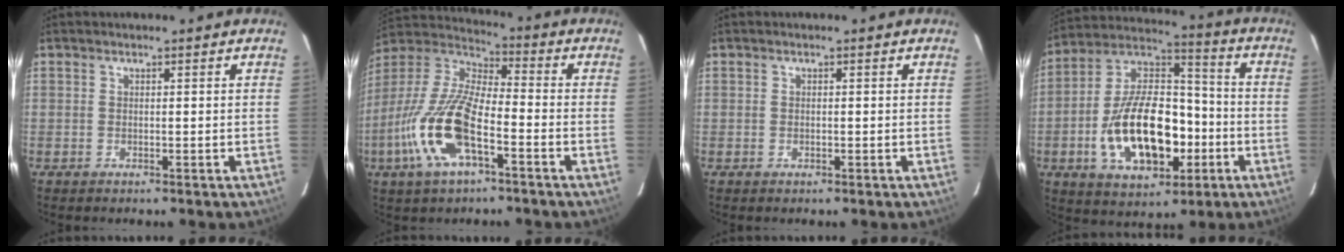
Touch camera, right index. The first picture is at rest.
{"total": 17.5, "force": [-7.2, 5.9, 14.8], "torque": [-0.314, -0.015, -0.148]}
{"total": 0.5, "force": [-0.1, 0.5, 0.1], "torque": [0.000, -0.001, -0.002]}
{"total": 20.8, "force": [-5.8, 11.3, 16.5], "torque": [-0.318, 0.017, -0.086]}